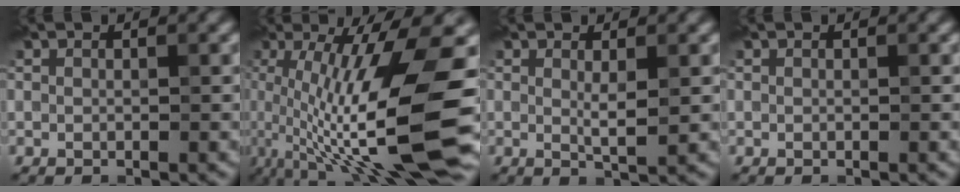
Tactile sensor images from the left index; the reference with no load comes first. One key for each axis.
{"total": 13.6, "fx": -1.8, "fy": 3.0, "fz": 13.1, "tx": -0.215, "ty": -0.006, "tz": -0.026}
{"total": 1.7, "fx": 0.3, "fy": 0.2, "fz": 1.7, "tx": -0.030, "ty": -0.006, "tz": 0.006}
{"total": 0.0}